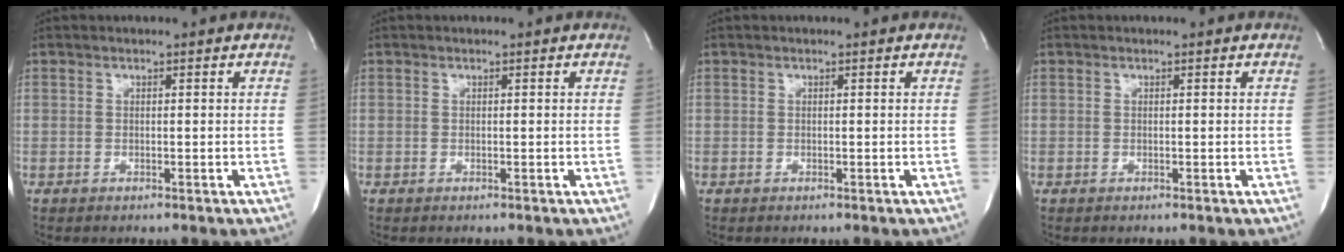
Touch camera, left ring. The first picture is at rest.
{"total": 0.0}
{"total": 0.0}
{"total": 0.0}